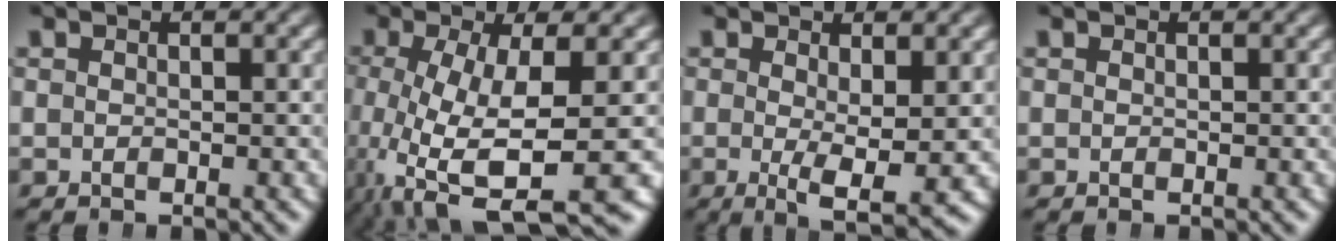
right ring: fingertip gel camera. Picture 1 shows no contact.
{"total": 9.0, "force": [-3.0, 4.1, 7.5], "torque": [-0.156, -0.041, -0.023]}
{"total": 4.4, "force": [-1.4, 1.0, 4.1], "torque": [-0.069, -0.037, -0.009]}
{"total": 0.0}